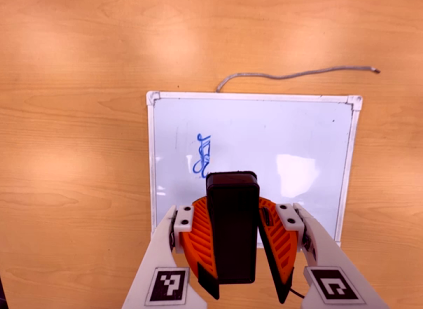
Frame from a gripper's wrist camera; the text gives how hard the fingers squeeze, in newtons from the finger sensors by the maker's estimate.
{"total": 10.9, "left": 10.6, "right": 11.3}